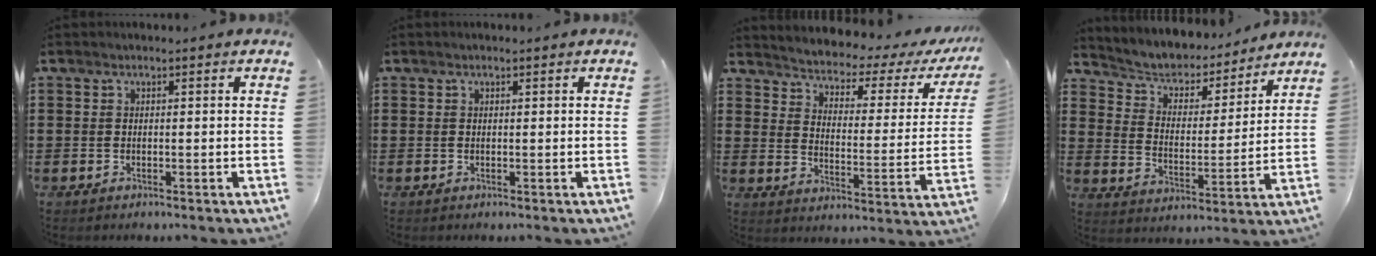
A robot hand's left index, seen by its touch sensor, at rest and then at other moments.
{"total": 0.0}
{"total": 2.4, "force": [2.1, 0.7, 1.1], "torque": [-0.038, -0.027, 0.024]}
{"total": 4.4, "force": [4.0, 1.8, 0.9], "torque": [-0.044, -0.031, 0.061]}